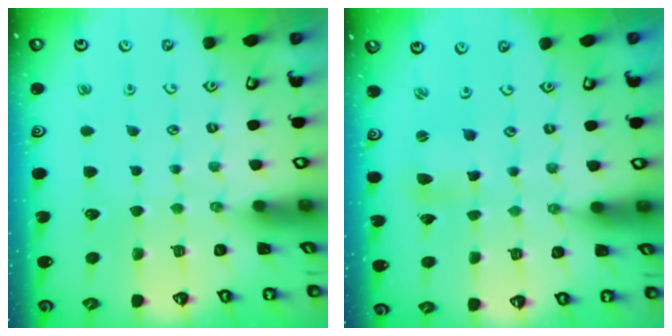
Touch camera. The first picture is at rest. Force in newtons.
{"total": 2.5, "press": 2.5, "slide": 0.3}